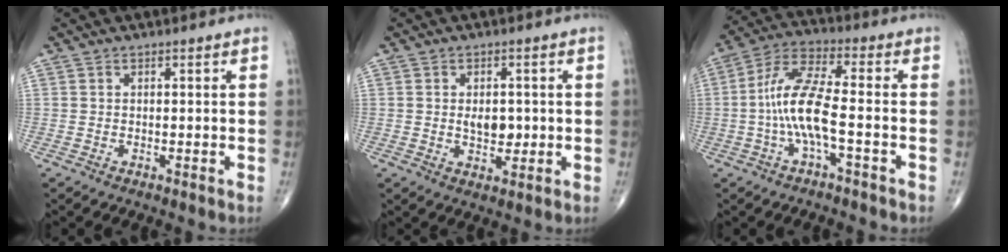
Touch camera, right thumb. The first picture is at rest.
{"total": 4.8, "force": [0.0, 3.0, 3.7], "torque": [-0.043, -0.003, 0.004]}
{"total": 11.0, "force": [-2.3, 2.7, 10.4], "torque": [-0.231, 0.036, -0.047]}